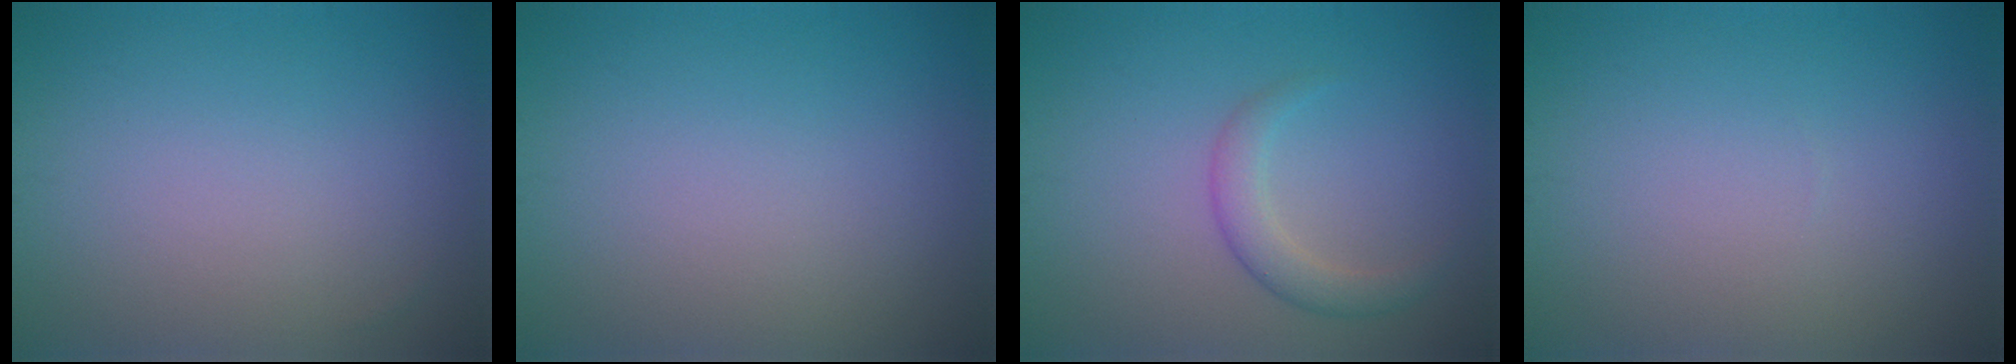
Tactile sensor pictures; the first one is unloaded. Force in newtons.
{"total": 0.0}
{"total": 2.3, "press": 2.3, "slide": 0.1}
{"total": 0.0}